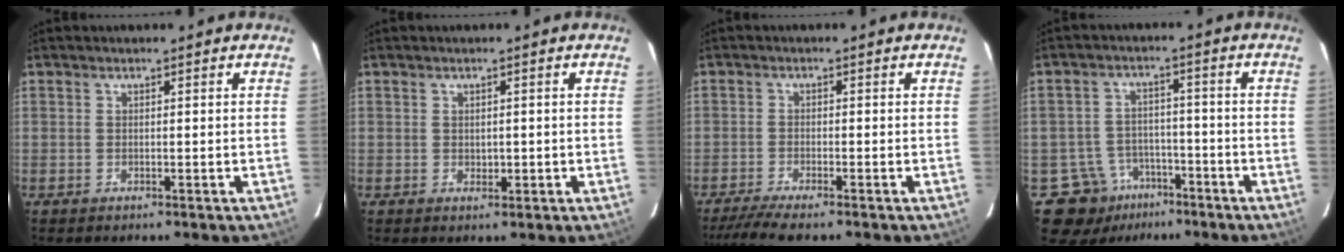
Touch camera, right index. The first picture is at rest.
{"total": 1.4, "force": [-0.1, 1.0, 1.0], "torque": [-0.015, 0.000, 0.001]}
{"total": 6.1, "force": [-5.0, 0.3, 3.4], "torque": [-0.057, -0.016, -0.085]}
{"total": 9.4, "force": [-5.3, 7.7, 1.0], "torque": [-0.027, 0.027, -0.072]}